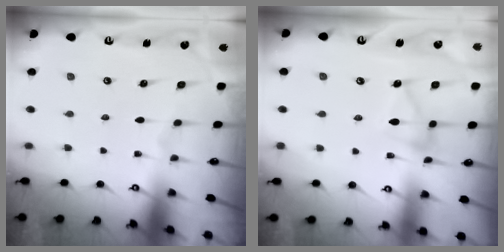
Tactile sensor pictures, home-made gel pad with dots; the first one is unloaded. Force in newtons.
{"total": 9.2, "press": 9.2, "slide": 0.6}